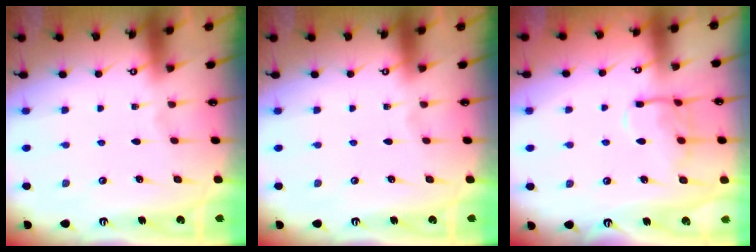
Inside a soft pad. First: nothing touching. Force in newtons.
{"total": 0.0}
{"total": 9.7, "press": 9.7, "slide": 0.7}